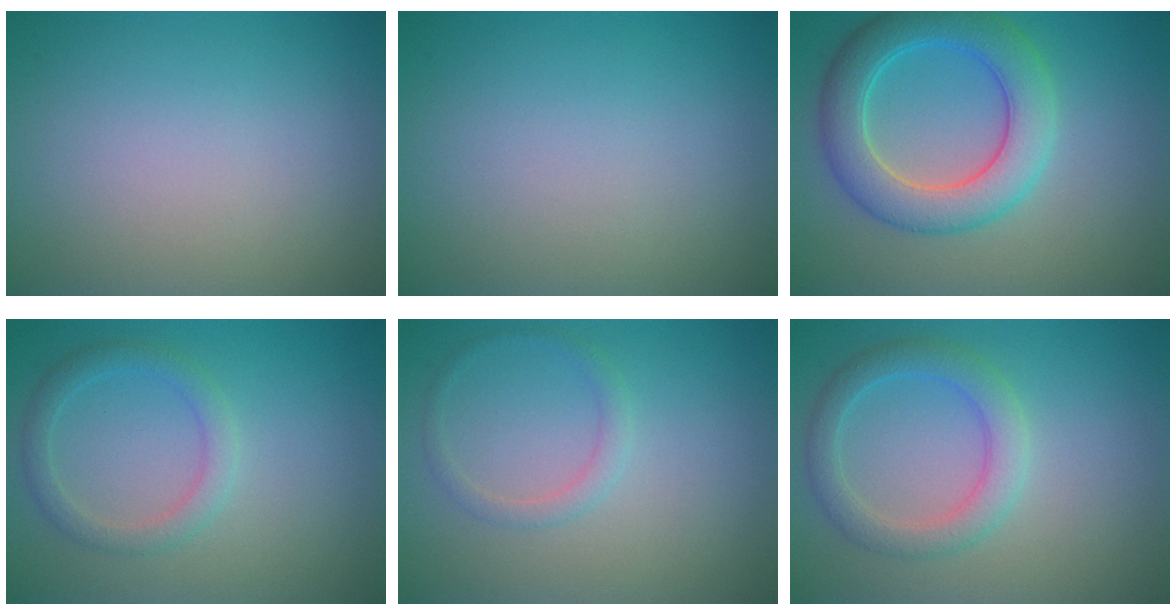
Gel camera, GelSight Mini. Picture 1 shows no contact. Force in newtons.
{"total": 0.0}
{"total": 6.4, "press": 6.3, "slide": 0.4}
{"total": 2.3, "press": 2.3, "slide": 0.0}
{"total": 1.3, "press": 1.3, "slide": 0.1}
{"total": 3.3, "press": 3.3, "slide": 0.1}